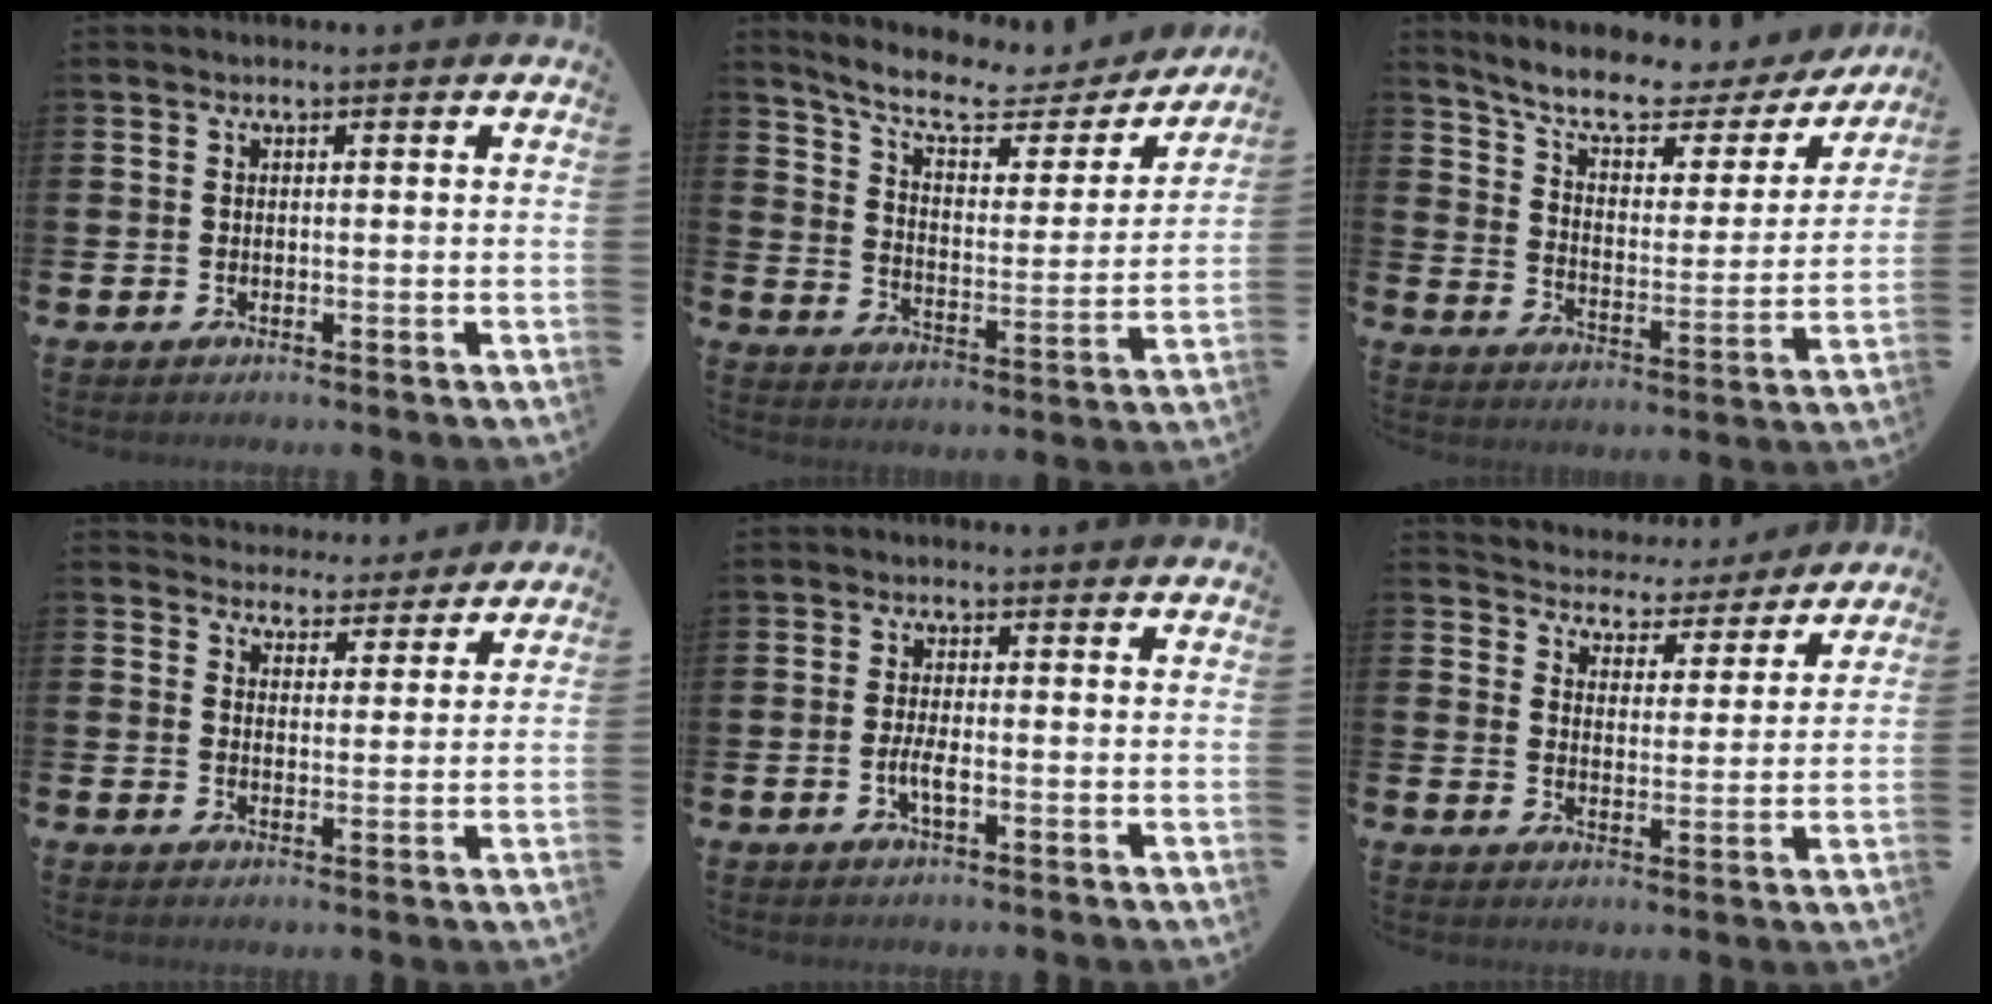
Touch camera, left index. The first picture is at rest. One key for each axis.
{"total": 9.1, "fx": 7.9, "fy": 2.5, "fz": 3.8, "tx": -0.101, "ty": -0.050, "tz": 0.132}
{"total": 8.9, "fx": 7.6, "fy": 2.8, "fz": 3.8, "tx": -0.099, "ty": -0.050, "tz": 0.125}
{"total": 4.1, "fx": 3.9, "fy": 1.0, "fz": -0.5, "tx": -0.007, "ty": -0.033, "tz": 0.069}
{"total": 2.4, "fx": -0.7, "fy": 0.7, "fz": 2.2, "tx": -0.038, "ty": 0.001, "tz": -0.014}
{"total": 4.9, "fx": 4.7, "fy": 1.4, "fz": -0.2, "tx": -0.022, "ty": -0.045, "tz": 0.080}